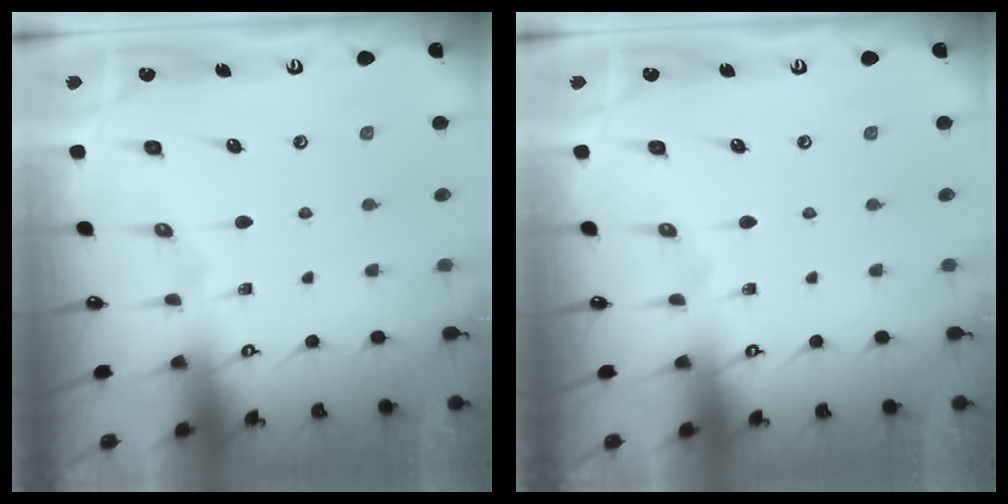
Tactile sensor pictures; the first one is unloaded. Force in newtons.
{"total": 0.0}